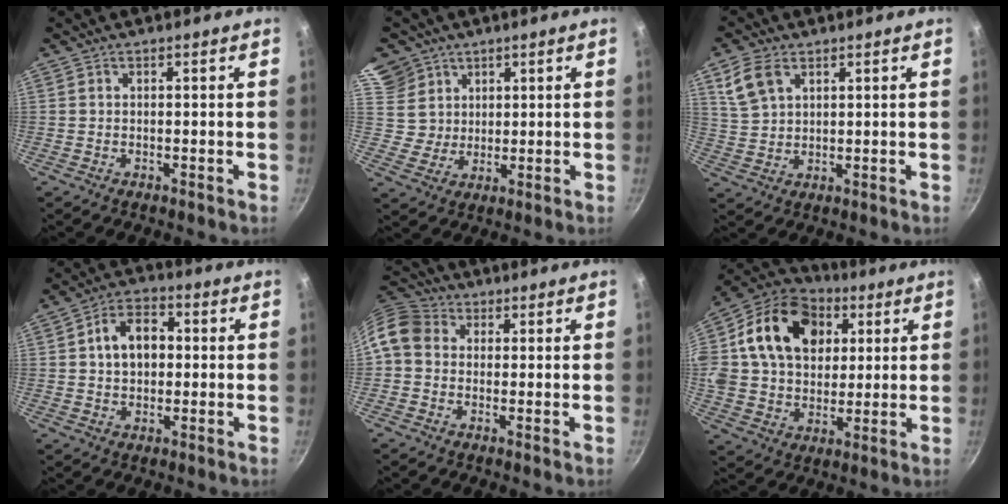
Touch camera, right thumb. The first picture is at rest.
{"total": 8.2, "force": [4.7, 6.7, 1.1], "torque": [0.017, -0.019, 0.091]}
{"total": 7.0, "force": [3.5, 4.4, 4.2], "torque": [-0.076, -0.004, 0.077]}
{"total": 8.8, "force": [0.9, 6.2, 6.2], "torque": [-0.074, 0.019, 0.007]}
{"total": 8.6, "force": [0.3, 7.1, 4.8], "torque": [-0.089, 0.025, -0.014]}
{"total": 25.3, "force": [7.0, 18.6, 15.7], "torque": [-0.275, 0.023, 0.112]}